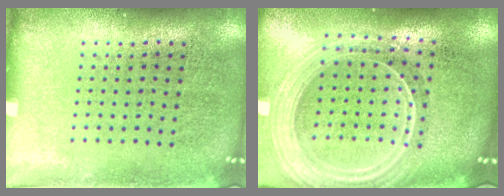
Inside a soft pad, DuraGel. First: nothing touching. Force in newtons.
{"total": 2.6, "press": 2.2, "slide": 1.4}